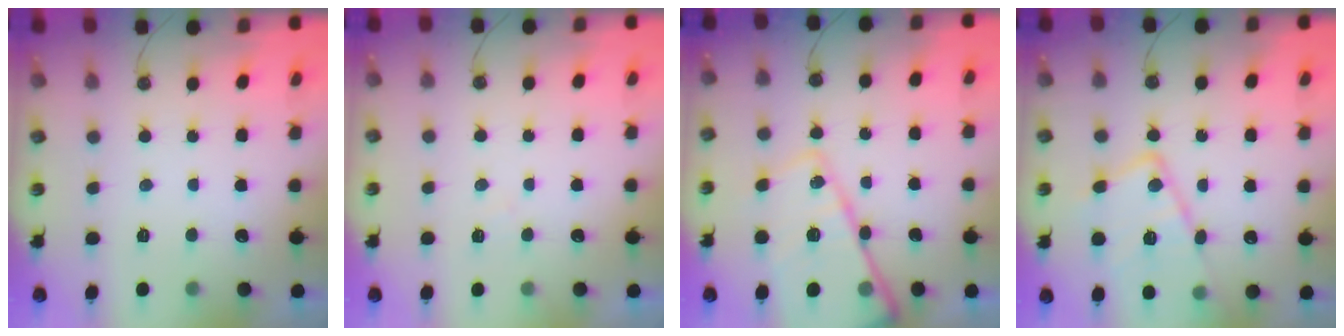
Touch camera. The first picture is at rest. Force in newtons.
{"total": 3.5, "press": 3.5, "slide": 0.6}
{"total": 22.4, "press": 22.3, "slide": 2.4}
{"total": 16.8, "press": 16.8, "slide": 0.5}